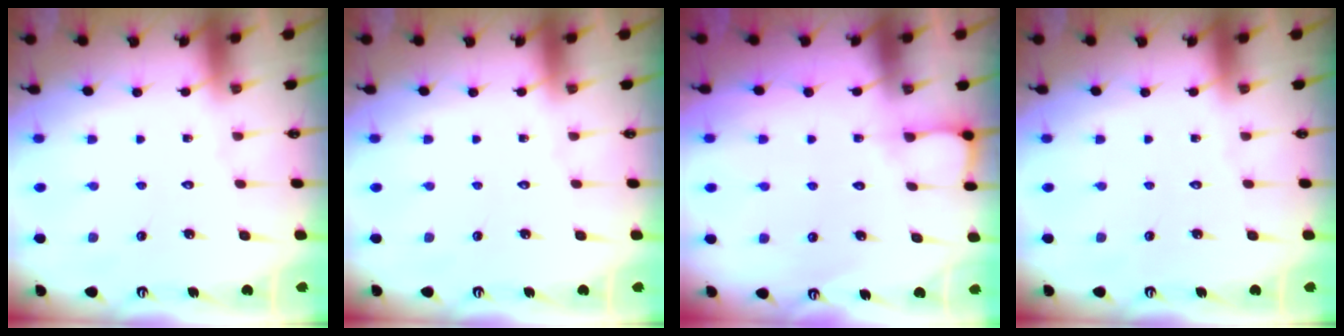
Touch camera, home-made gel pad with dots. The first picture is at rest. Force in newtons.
{"total": 0.0}
{"total": 3.9, "press": 3.8, "slide": 0.5}
{"total": 0.0}